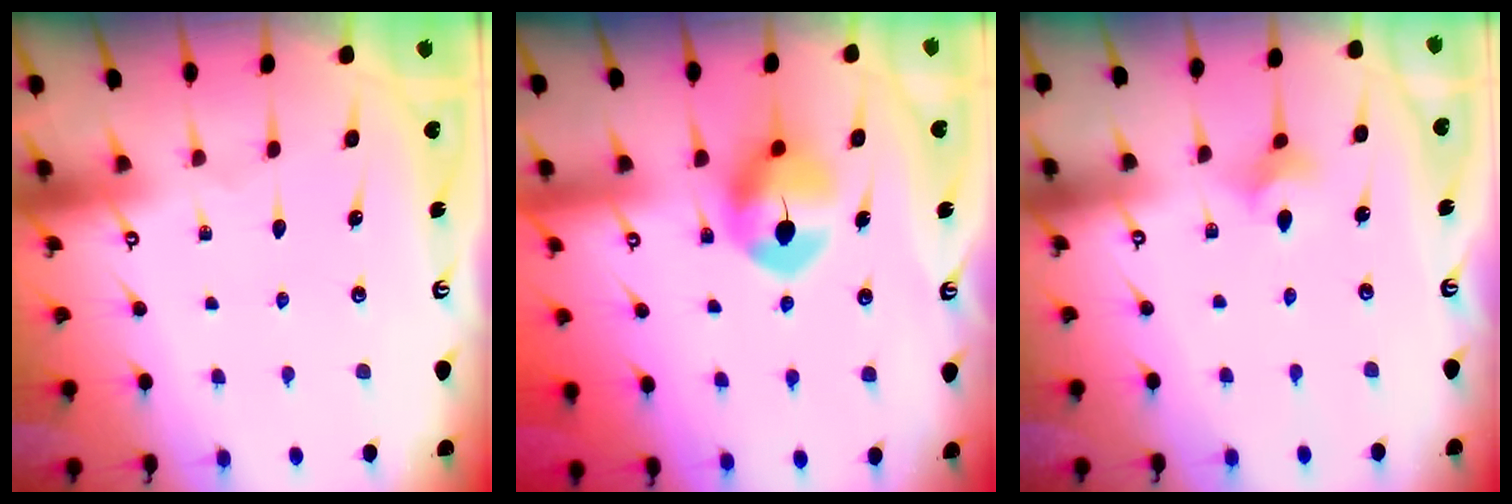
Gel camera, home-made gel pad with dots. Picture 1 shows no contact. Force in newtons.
{"total": 8.6, "press": 8.6, "slide": 0.4}
{"total": 3.5, "press": 3.4, "slide": 0.7}